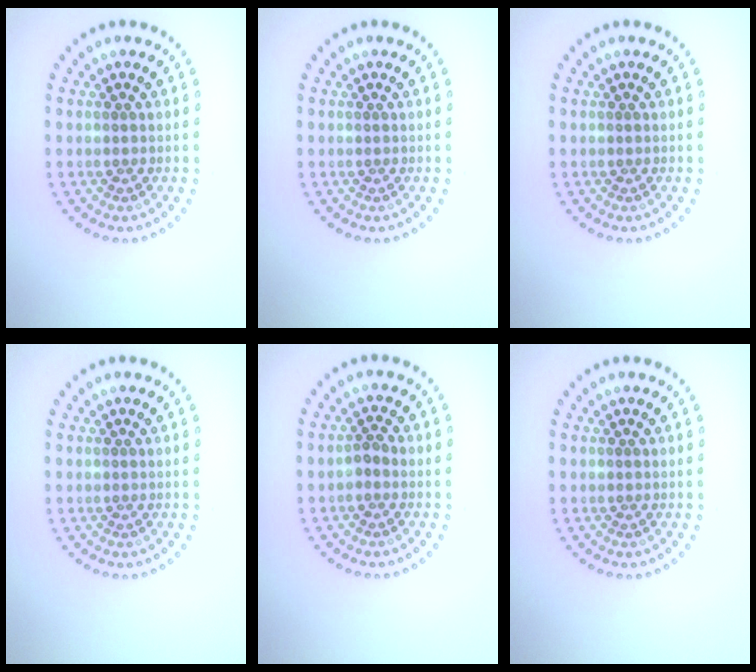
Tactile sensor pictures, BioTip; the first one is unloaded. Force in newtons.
{"total": 0.0}
{"total": 0.0}
{"total": 0.0}
{"total": 1.0, "press": 0.9, "slide": 0.4}
{"total": 0.0}